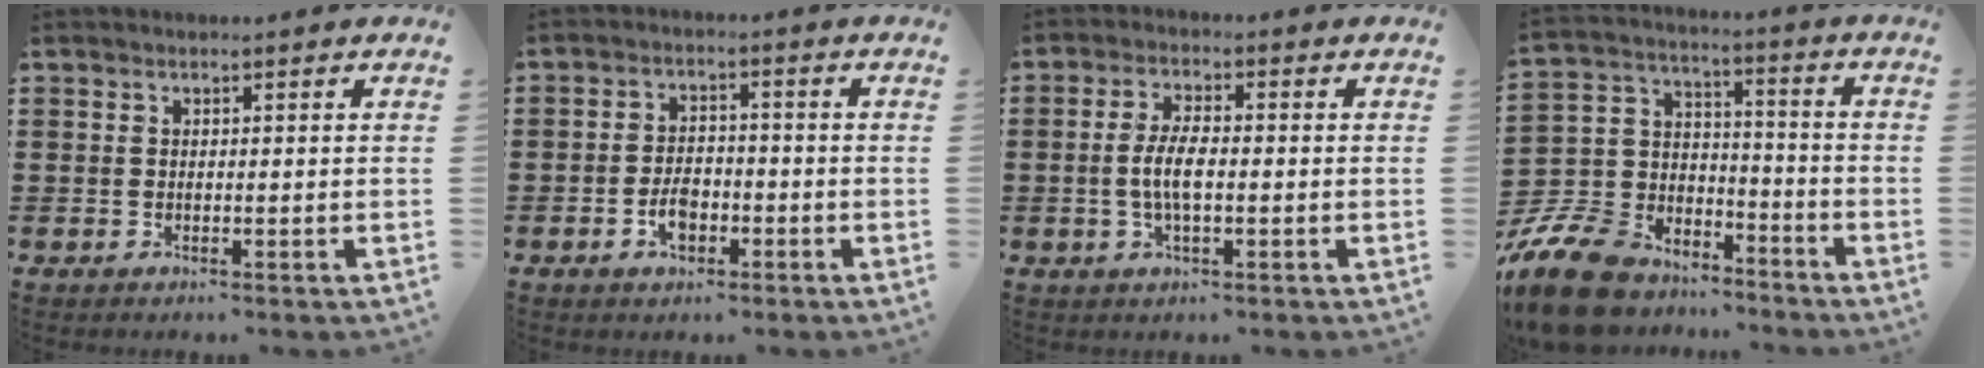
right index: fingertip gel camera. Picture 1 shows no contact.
{"total": 3.9, "force": [-1.6, 2.1, 2.9], "torque": [-0.059, -0.001, -0.030]}
{"total": 5.1, "force": [-0.6, 1.5, 4.8], "torque": [-0.107, -0.005, -0.018]}
{"total": 11.8, "force": [-9.9, 5.1, 3.8], "torque": [-0.119, 0.027, -0.200]}